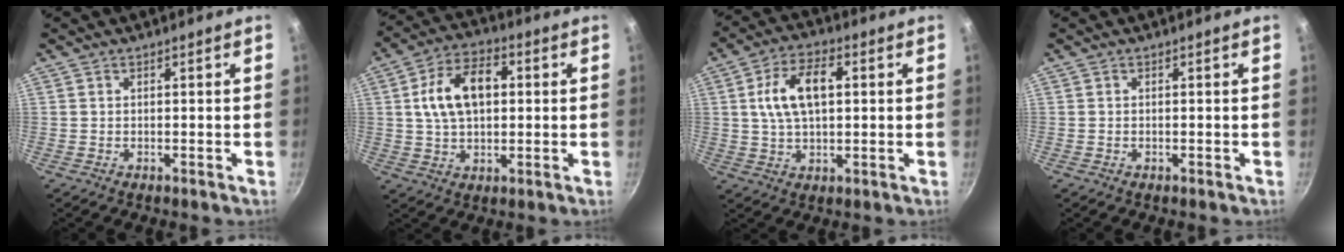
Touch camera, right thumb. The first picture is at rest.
{"total": 12.8, "force": [2.0, 8.0, 9.8], "torque": [-0.151, 0.019, 0.026]}
{"total": 11.3, "force": [2.0, 6.2, 9.2], "torque": [-0.158, 0.015, 0.032]}
{"total": 0.0}